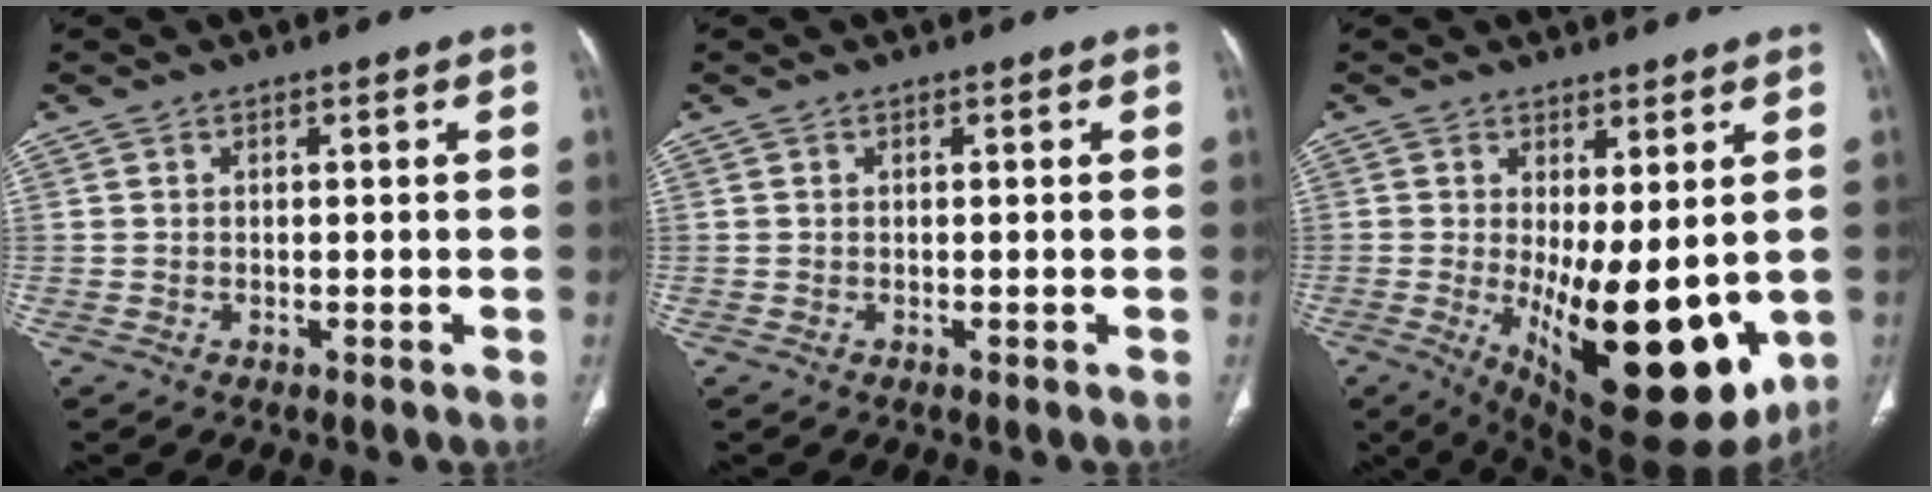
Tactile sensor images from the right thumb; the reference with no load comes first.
{"total": 0.0}
{"total": 18.8, "force": [-2.5, 7.6, 17.0], "torque": [-0.233, -0.038, -0.009]}